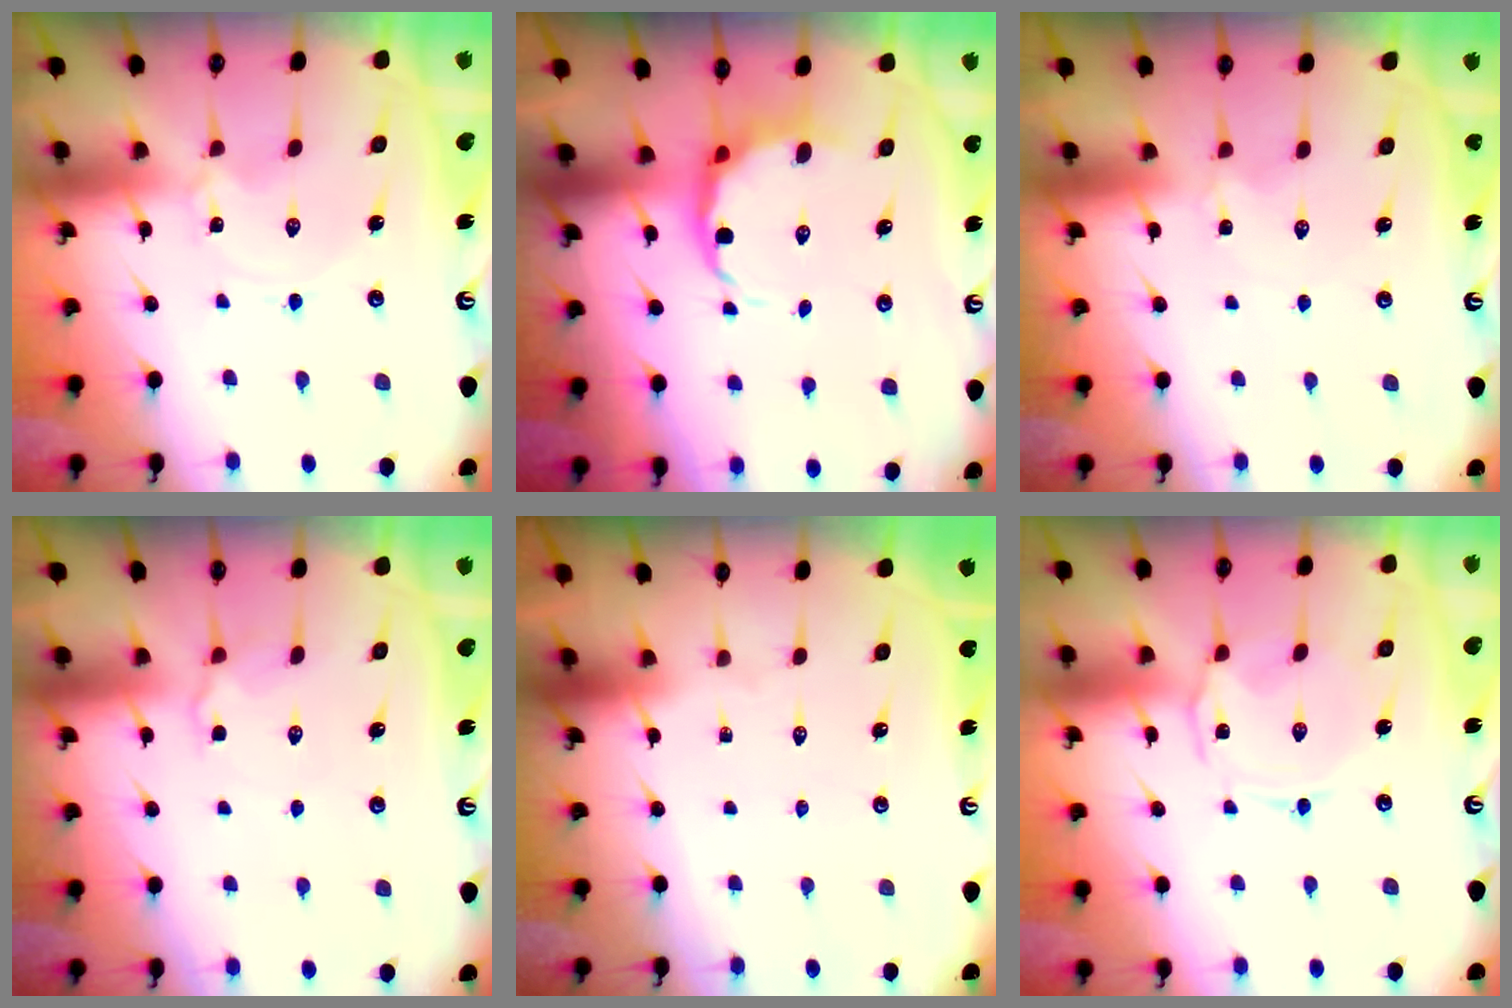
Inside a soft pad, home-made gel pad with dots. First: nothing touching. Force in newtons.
{"total": 7.3, "press": 6.7, "slide": 2.9}
{"total": 2.2, "press": 2.2, "slide": 0.4}
{"total": 4.1, "press": 4.0, "slide": 1.0}
{"total": 0.0}
{"total": 1.9, "press": 1.9, "slide": 0.3}